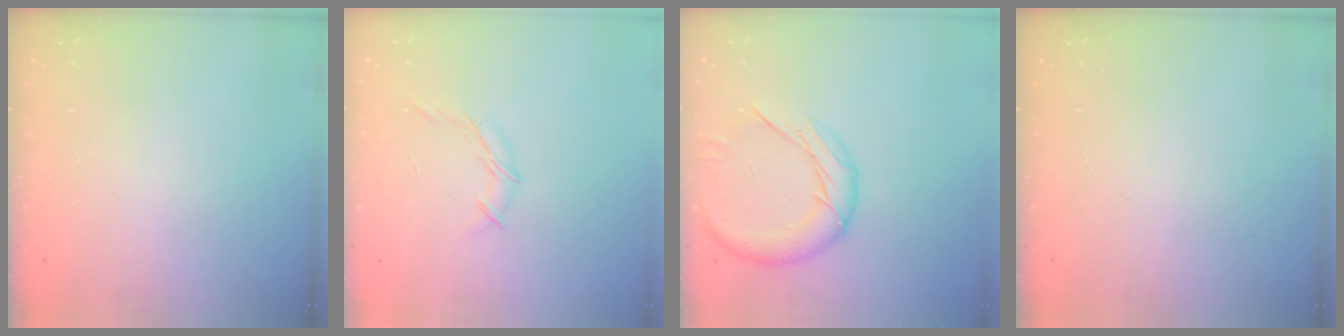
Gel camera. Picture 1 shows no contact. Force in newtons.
{"total": 6.8, "press": 6.7, "slide": 0.9}
{"total": 14.2, "press": 14.2, "slide": 0.8}
{"total": 0.0}